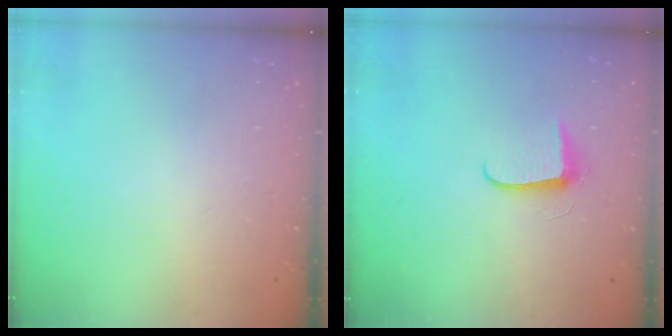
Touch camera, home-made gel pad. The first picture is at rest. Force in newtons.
{"total": 6.2, "press": 6.2, "slide": 0.8}